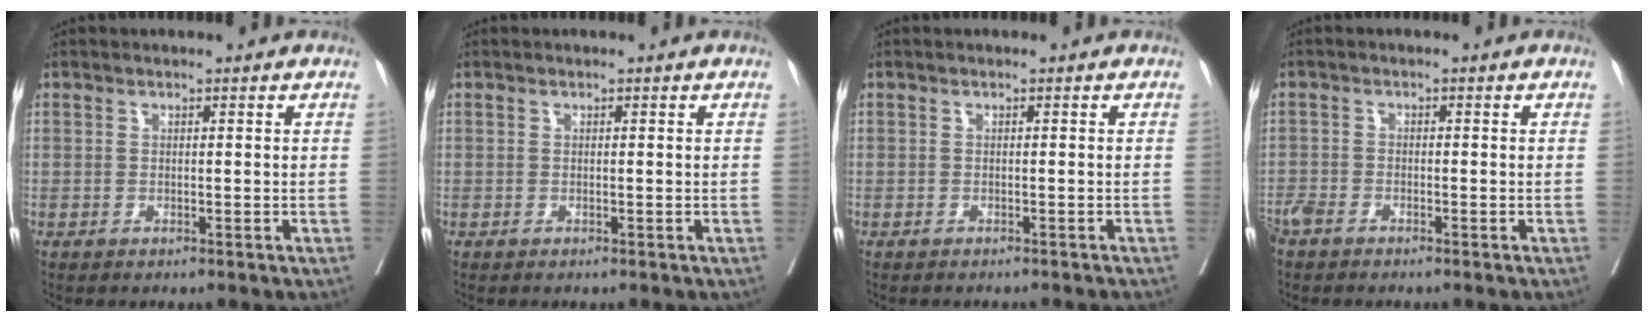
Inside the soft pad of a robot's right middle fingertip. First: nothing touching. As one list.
[{"total": 0.0}, {"total": 3.2, "force": [-3.1, 0.2, 0.8], "torque": [-0.010, -0.009, -0.037]}, {"total": 3.1, "force": [-2.6, 1.1, 1.3], "torque": [-0.028, -0.004, -0.053]}]